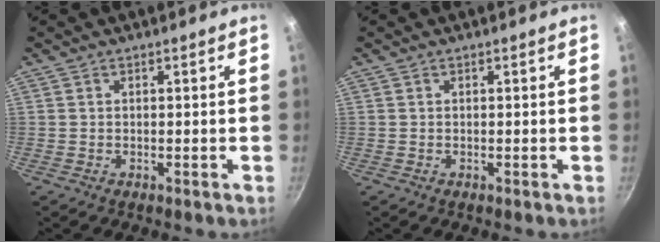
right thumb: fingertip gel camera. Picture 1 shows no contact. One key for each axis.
{"total": 0.0}